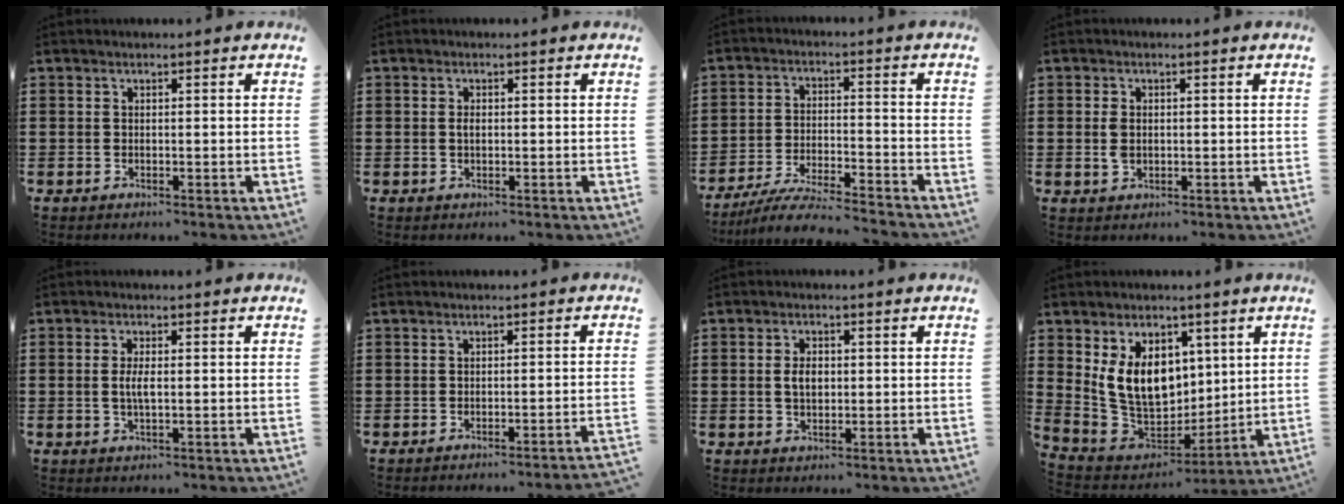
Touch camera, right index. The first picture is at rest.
{"total": 1.1, "force": [0.0, 0.5, 0.9], "torque": [-0.020, 0.002, -0.001]}
{"total": 6.2, "force": [-5.9, -0.1, 2.1], "torque": [-0.051, -0.010, -0.117]}
{"total": 2.2, "force": [0.0, 1.4, 1.7], "torque": [-0.043, 0.002, -0.004]}
{"total": 2.9, "force": [-0.1, 0.8, 2.7], "torque": [-0.058, -0.004, -0.005]}
{"total": 1.5, "force": [-1.3, -0.4, 0.6], "torque": [-0.010, 0.000, -0.025]}
{"total": 3.1, "force": [0.2, 1.9, 2.5], "torque": [-0.042, 0.005, -0.001]}
{"total": 11.1, "force": [3.1, 8.4, 6.5], "torque": [-0.158, -0.004, 0.060]}